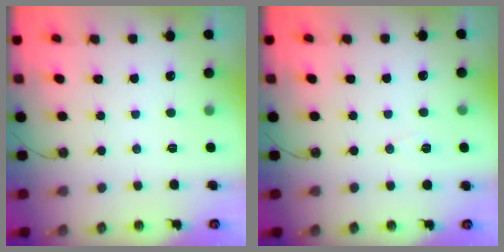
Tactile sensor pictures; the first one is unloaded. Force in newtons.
{"total": 4.7, "press": 3.8, "slide": 2.8}